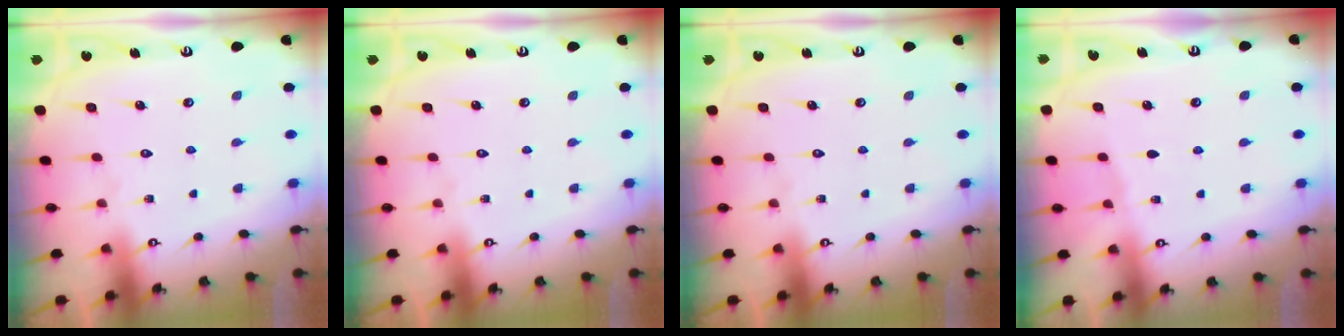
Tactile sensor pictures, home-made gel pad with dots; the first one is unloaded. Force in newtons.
{"total": 0.0}
{"total": 0.0}
{"total": 1.8, "press": 1.8, "slide": 0.3}